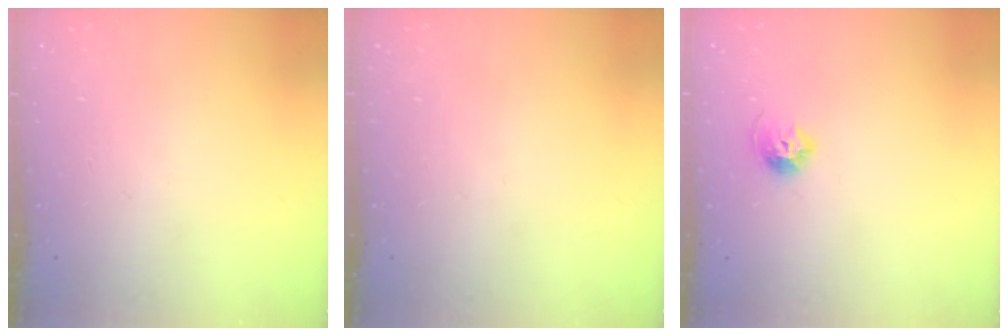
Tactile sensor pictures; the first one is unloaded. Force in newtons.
{"total": 0.0}
{"total": 6.9, "press": 6.8, "slide": 1.1}